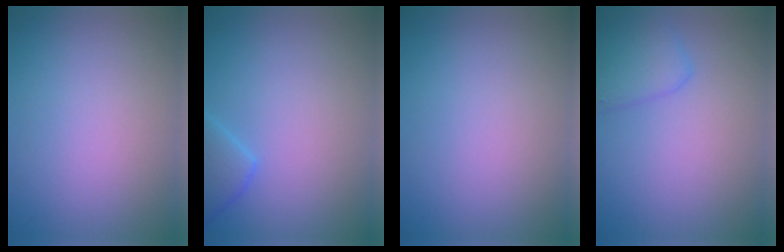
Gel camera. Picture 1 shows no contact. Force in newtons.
{"total": 2.3, "press": 2.3, "slide": 0.2}
{"total": 0.0}
{"total": 2.5, "press": 2.5, "slide": 0.2}